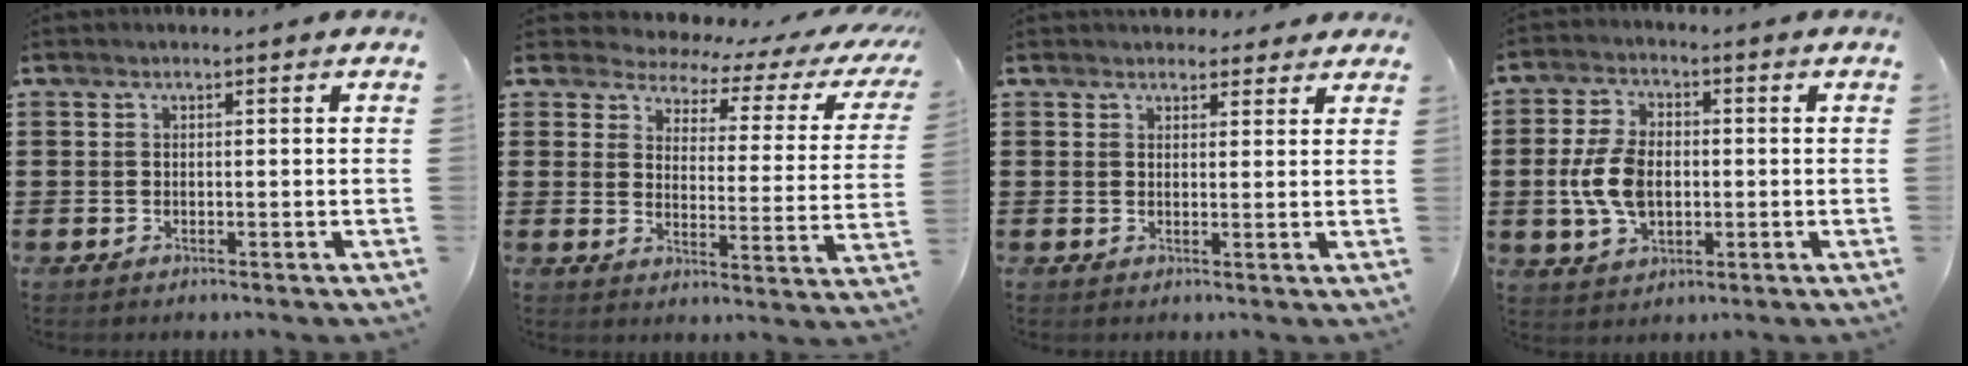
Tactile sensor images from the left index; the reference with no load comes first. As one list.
[{"total": 3.0, "force": [2.6, 1.3, 0.8], "torque": [-0.031, -0.024, 0.034]}, {"total": 2.8, "force": [2.4, 1.4, 0.1], "torque": [-0.003, -0.002, 0.045]}, {"total": 7.8, "force": [-0.5, 4.9, 6.0], "torque": [-0.147, 0.005, -0.016]}]